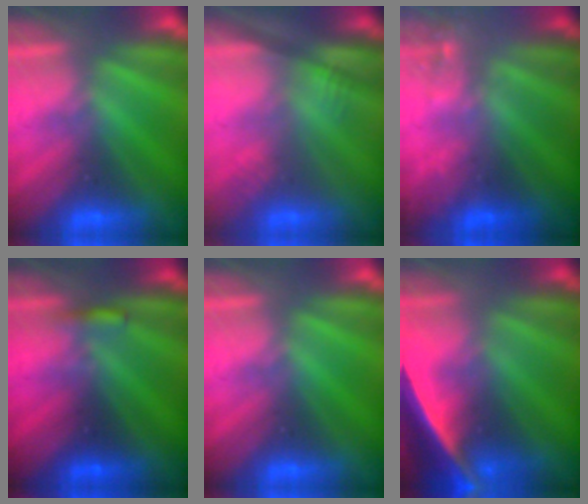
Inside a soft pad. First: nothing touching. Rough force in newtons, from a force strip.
{"total": 2.5}
{"total": 2.2}
{"total": 3.5}
{"total": 0.0}
{"total": 7.7}